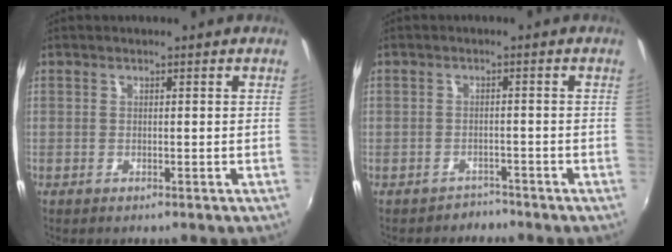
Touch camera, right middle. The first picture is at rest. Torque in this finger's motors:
{"motor_torque": [-0.36, -0.15, -0.26, -0.04]}